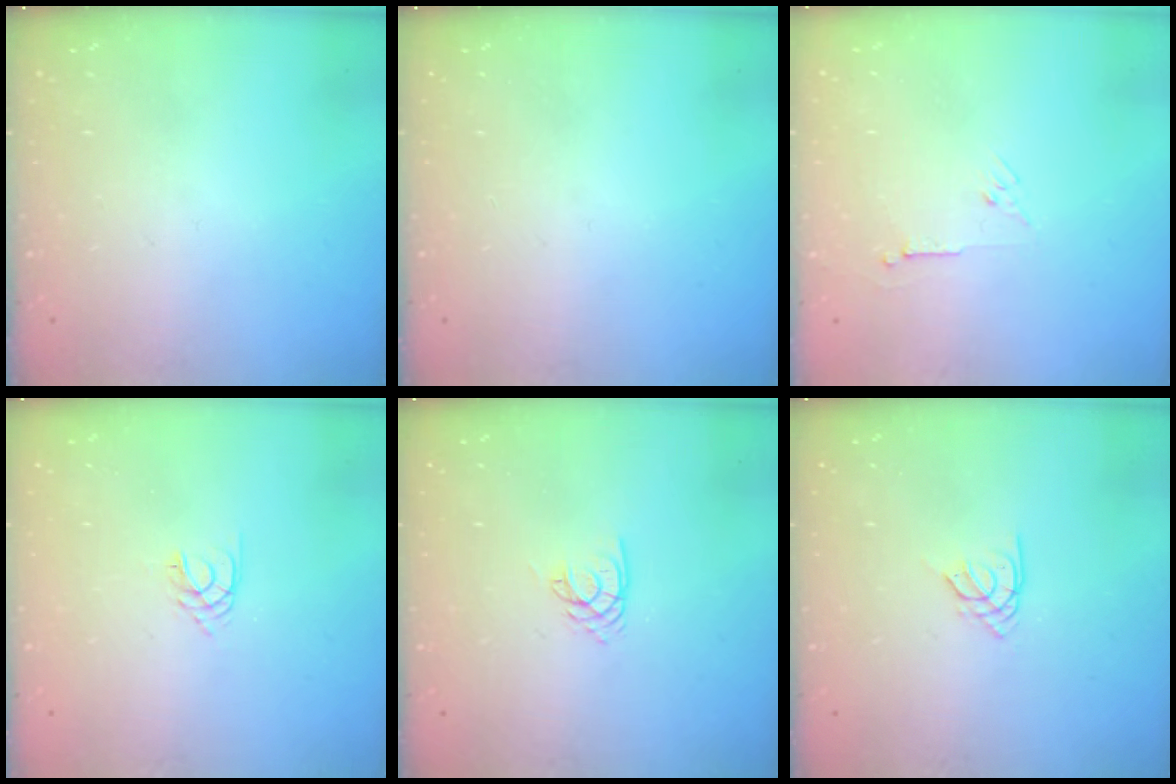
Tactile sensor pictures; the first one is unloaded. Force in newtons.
{"total": 0.0}
{"total": 3.5, "press": 3.4, "slide": 0.7}
{"total": 2.1, "press": 2.1, "slide": 0.3}
{"total": 2.1, "press": 2.1, "slide": 0.1}
{"total": 2.3, "press": 2.3, "slide": 0.5}